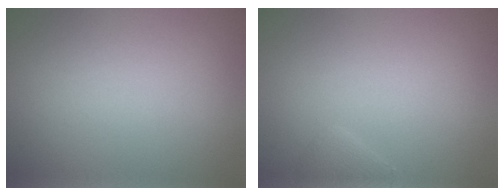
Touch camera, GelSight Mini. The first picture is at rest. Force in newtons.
{"total": 0.9, "press": 0.9, "slide": 0.1}